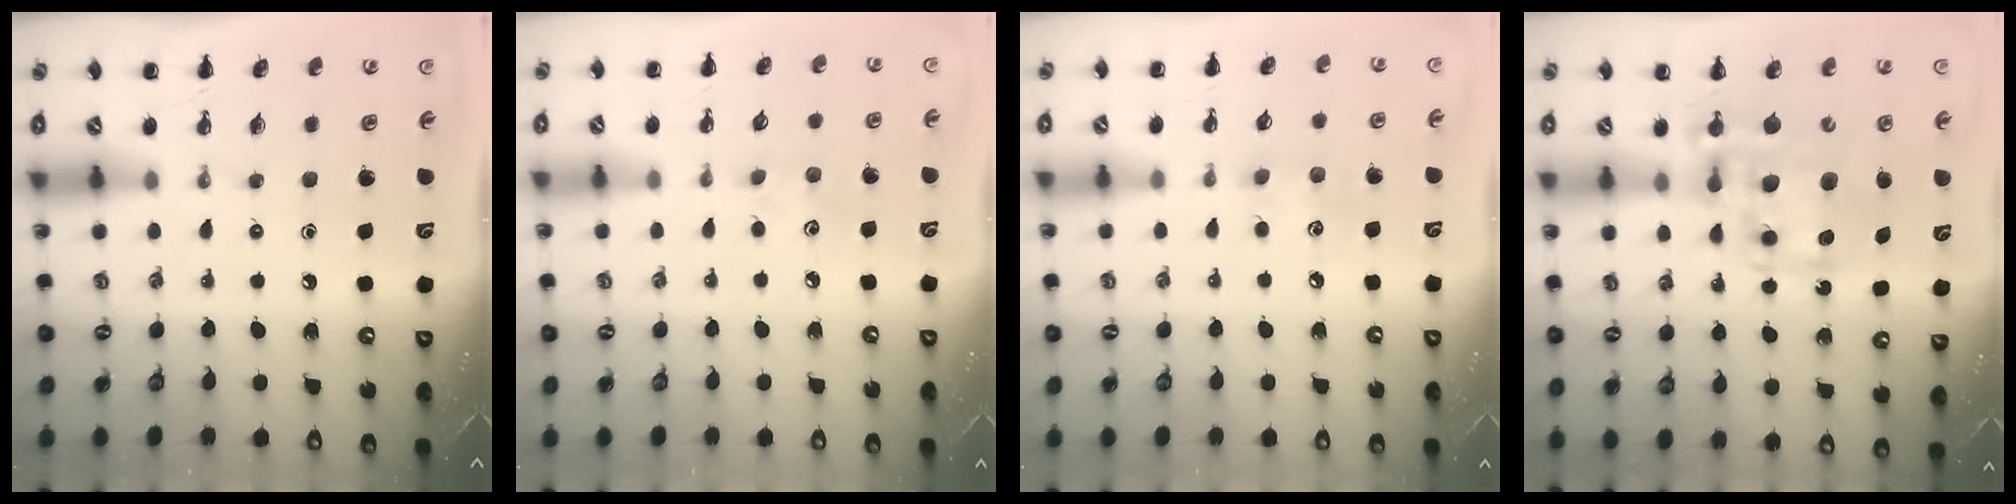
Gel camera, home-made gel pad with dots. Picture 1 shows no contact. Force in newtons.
{"total": 3.0, "press": 2.9, "slide": 0.8}
{"total": 6.3, "press": 6.2, "slide": 1.1}
{"total": 14.0, "press": 13.5, "slide": 3.4}